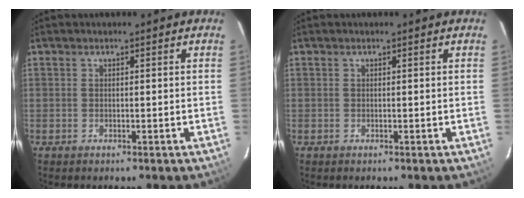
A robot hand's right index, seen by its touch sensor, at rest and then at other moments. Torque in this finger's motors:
{"motor_torque": [0.00, 0.00, 0.01, 0.00]}